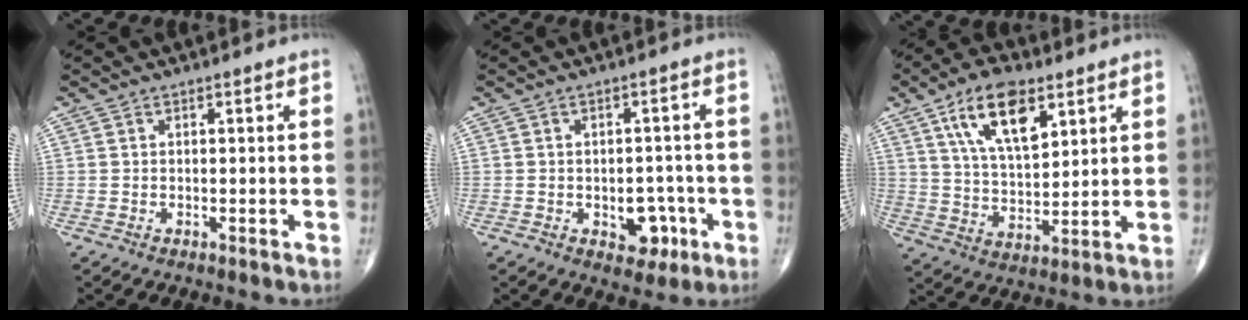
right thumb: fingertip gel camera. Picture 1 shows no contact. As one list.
[{"total": 6.2, "force": [-2.2, 4.1, 4.1], "torque": [-0.020, 0.017, -0.023]}, {"total": 13.9, "force": [6.8, 6.4, 10.3], "torque": [-0.163, -0.024, 0.126]}]